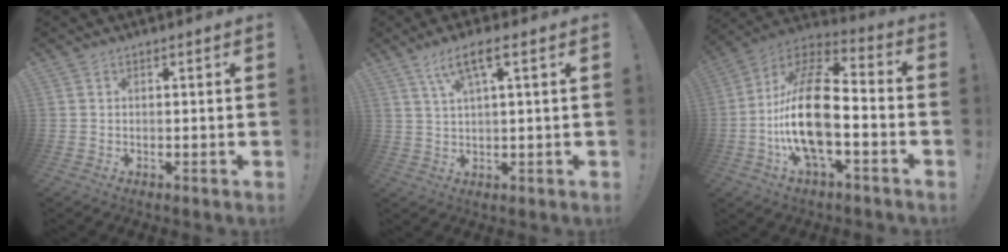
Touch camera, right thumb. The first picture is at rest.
{"total": 6.9, "force": [3.0, 1.4, 6.1], "torque": [-0.113, -0.003, 0.051]}
{"total": 22.3, "force": [-4.6, 9.8, 19.5], "torque": [-0.387, 0.029, -0.077]}